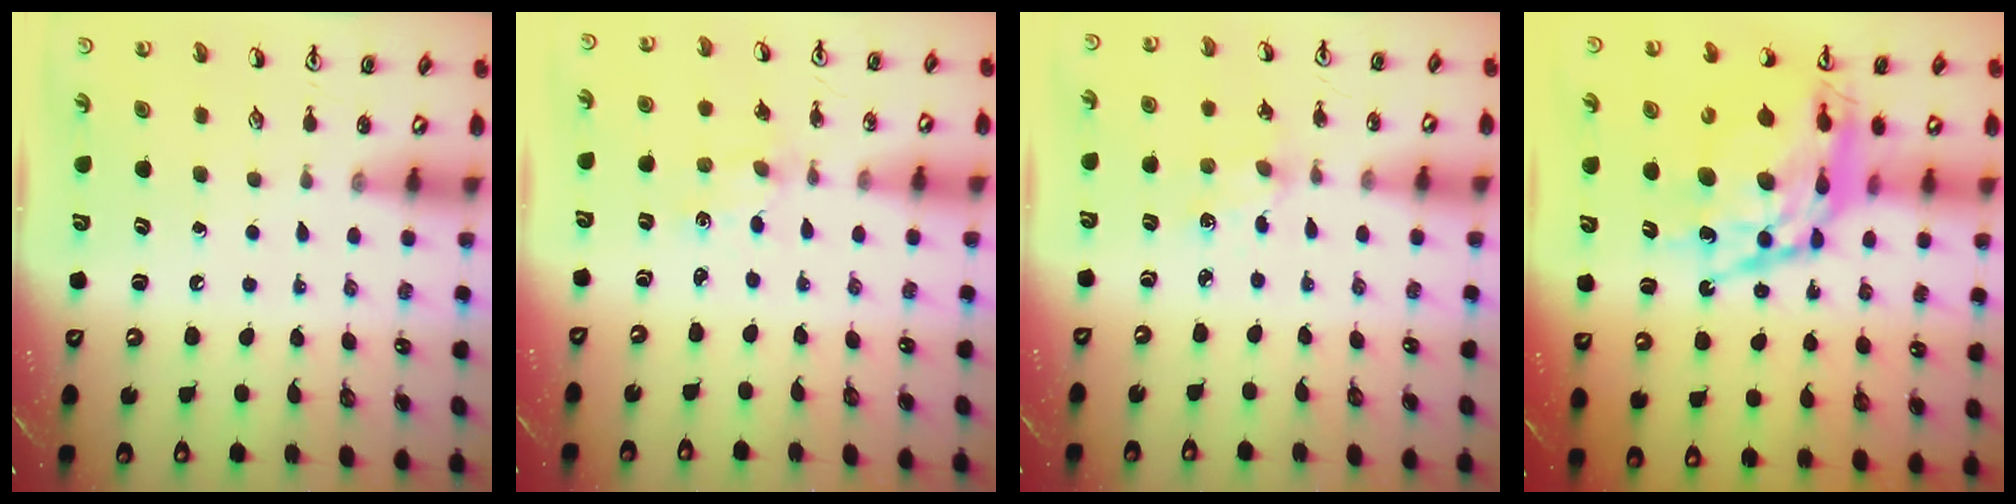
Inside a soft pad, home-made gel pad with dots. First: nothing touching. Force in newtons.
{"total": 0.0}
{"total": 2.9, "press": 2.9, "slide": 0.4}
{"total": 21.4, "press": 21.3, "slide": 2.0}